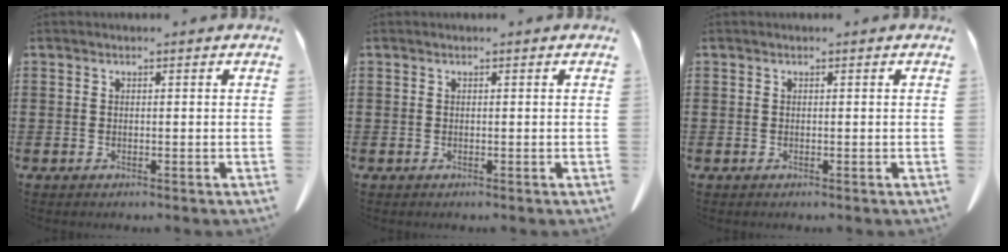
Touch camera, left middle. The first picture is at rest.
{"total": 0.0}
{"total": 0.0}